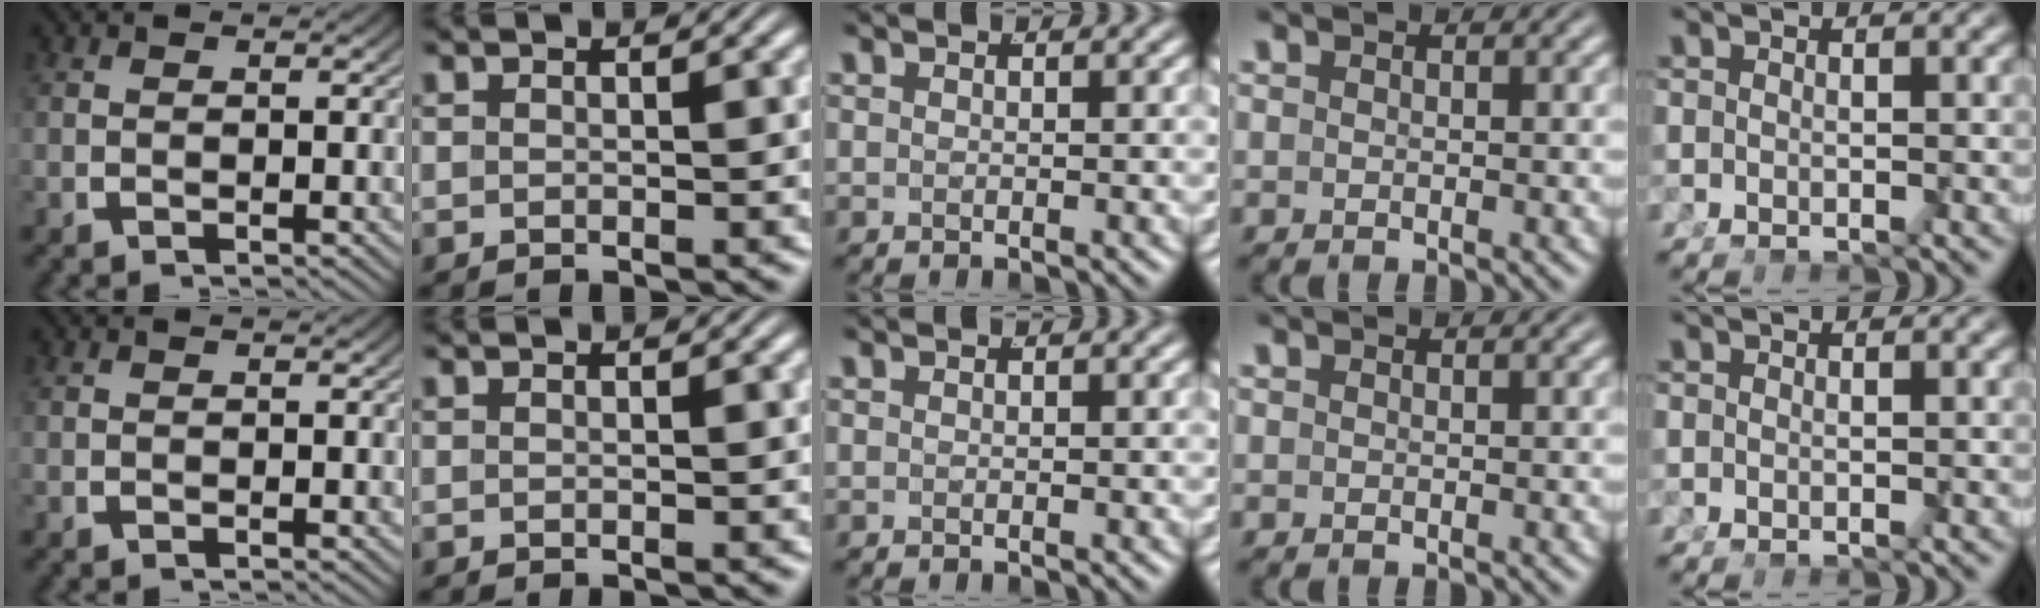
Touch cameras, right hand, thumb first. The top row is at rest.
{}